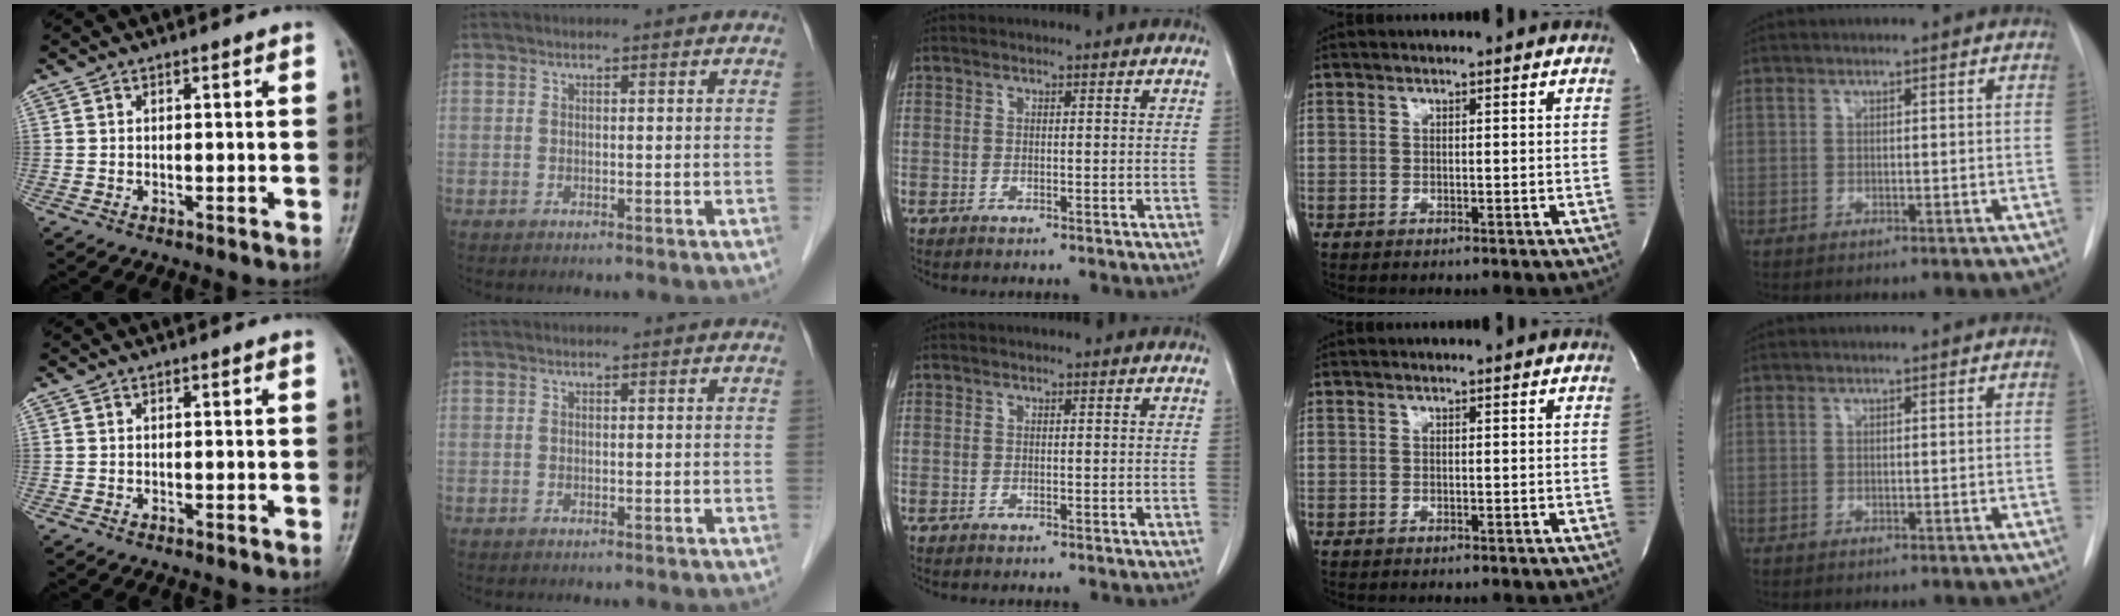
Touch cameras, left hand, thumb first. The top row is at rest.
{}